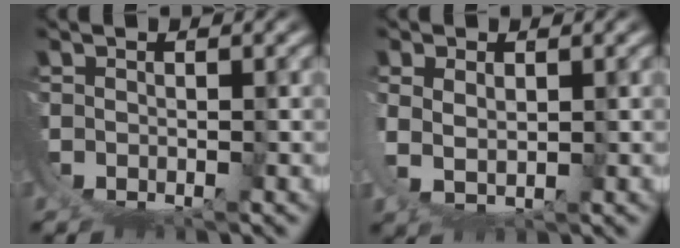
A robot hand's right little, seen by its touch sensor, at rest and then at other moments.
{"total": 3.2, "force": [2.1, 1.0, 2.1], "torque": [-0.051, -0.007, 0.045]}